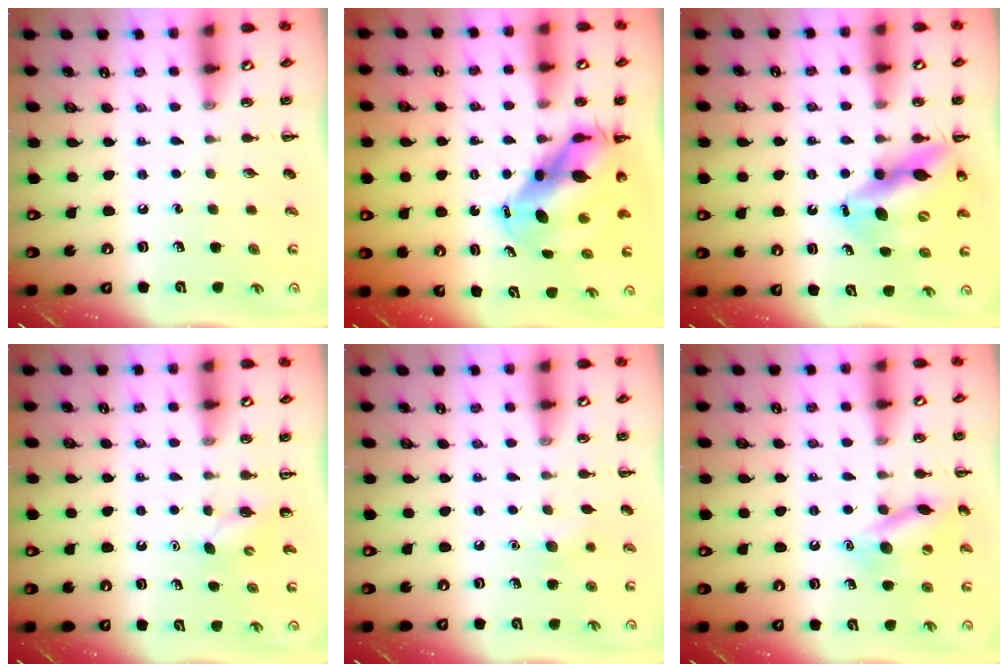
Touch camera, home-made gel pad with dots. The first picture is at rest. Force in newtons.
{"total": 11.1, "press": 10.6, "slide": 3.5}
{"total": 13.8, "press": 13.2, "slide": 4.1}
{"total": 2.3, "press": 2.2, "slide": 0.7}
{"total": 5.7, "press": 5.6, "slide": 1.2}
{"total": 12.8, "press": 12.6, "slide": 1.7}